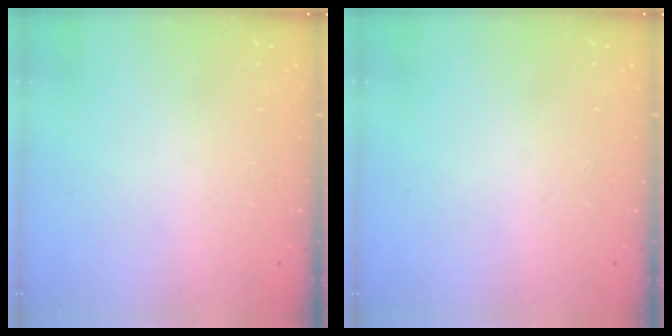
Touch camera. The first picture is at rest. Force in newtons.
{"total": 0.0}